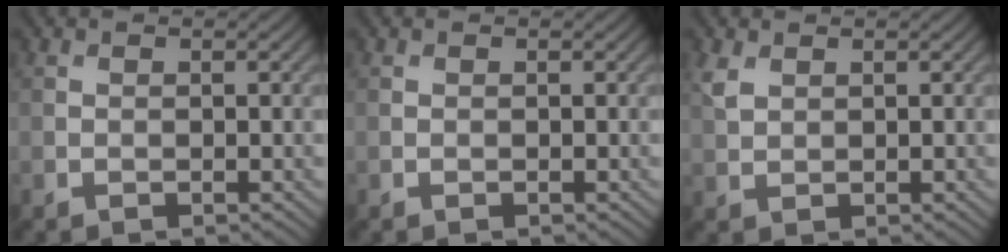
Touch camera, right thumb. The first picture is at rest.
{"total": 0.0}
{"total": 2.0, "force": [1.2, 1.2, 1.2], "torque": [-0.036, 0.000, 0.027]}